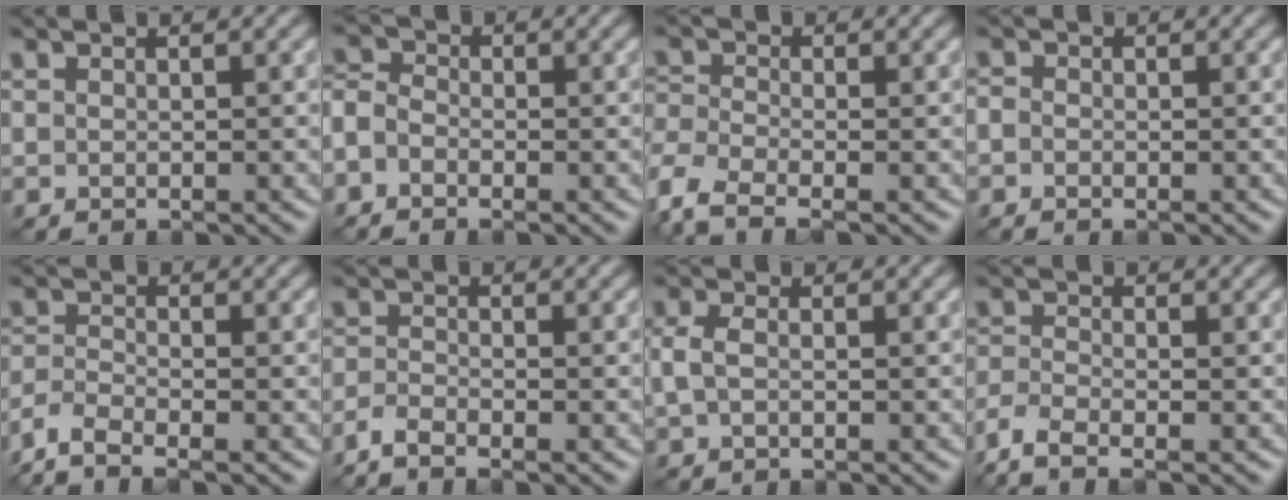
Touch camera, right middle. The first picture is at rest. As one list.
[{"total": 2.9, "force": [-1.4, 2.1, 1.5], "torque": [-0.038, 0.004, -0.040]}, {"total": 5.3, "force": [-3.4, 2.3, 3.3], "torque": [-0.091, -0.012, -0.079]}, {"total": 1.0, "force": [-0.5, 0.8, 0.4], "torque": [-0.007, -0.001, -0.013]}, {"total": 3.1, "force": [-2.7, 0.5, 1.6], "torque": [-0.041, -0.005, -0.068]}, {"total": 1.8, "force": [-1.6, 0.1, 0.8], "torque": [-0.024, -0.001, -0.043]}, {"total": 2.0, "force": [-0.1, 1.2, 1.6], "torque": [-0.046, 0.004, -0.004]}, {"total": 3.3, "force": [-2.6, 0.7, 1.9], "torque": [-0.052, -0.009, -0.068]}]